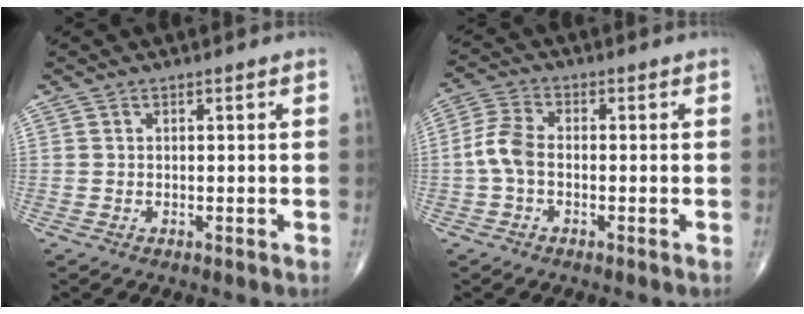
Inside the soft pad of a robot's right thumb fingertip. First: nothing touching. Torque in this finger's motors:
{"motor_torque": [-0.17, 0.19, 1.11, -0.08, 0.07]}